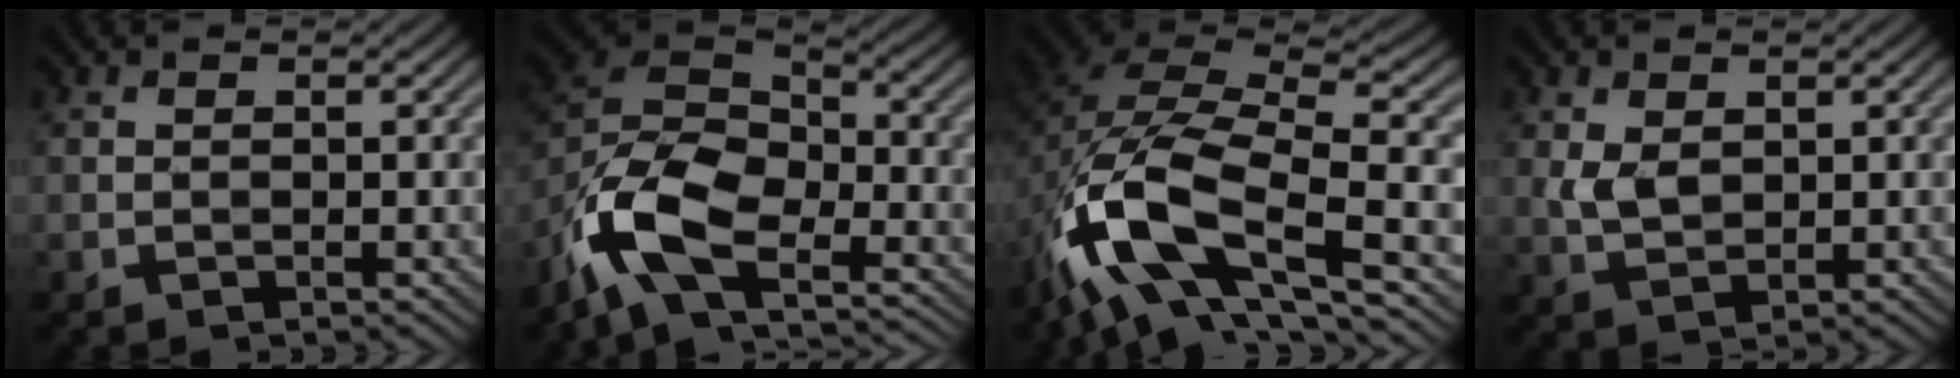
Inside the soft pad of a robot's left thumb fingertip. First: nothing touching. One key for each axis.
{"total": 12.5, "fx": -7.9, "fy": 5.4, "fz": 8.0, "tx": -0.180, "ty": -0.005, "tz": -0.171}
{"total": 14.3, "fx": -5.9, "fy": 6.8, "fz": 11.2, "tx": -0.236, "ty": -0.009, "tz": -0.119}
{"total": 2.5, "fx": 0.8, "fy": 1.5, "fz": 1.8, "tx": -0.047, "ty": 0.002, "tz": 0.021}